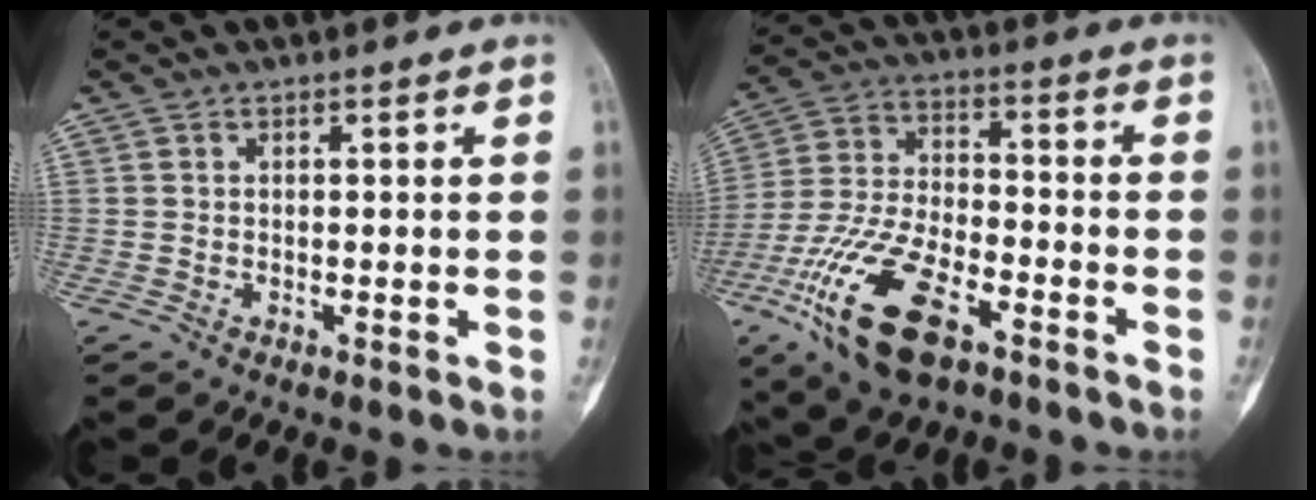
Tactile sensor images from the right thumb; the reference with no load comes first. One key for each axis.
{"total": 18.3, "fx": -9.3, "fy": 8.0, "fz": 13.6, "tx": -0.274, "ty": 0.029, "tz": -0.169}